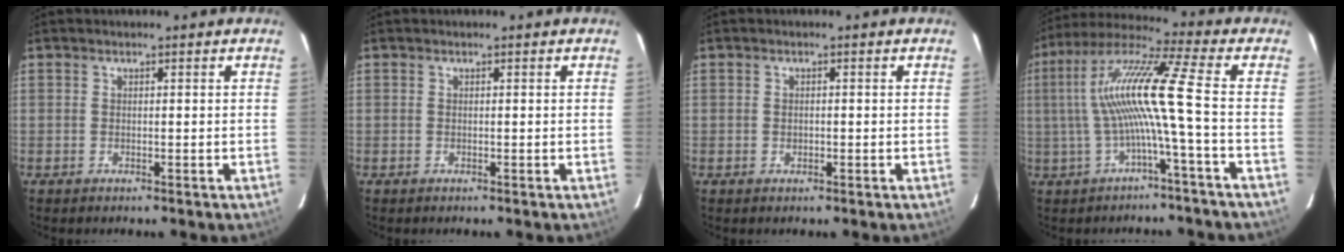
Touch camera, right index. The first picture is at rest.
{"total": 0.0}
{"total": 0.9, "force": [-0.1, 0.6, 0.6], "torque": [-0.011, 0.002, -0.002]}
{"total": 13.0, "force": [-1.4, -1.6, 12.9], "torque": [-0.245, 0.013, -0.022]}